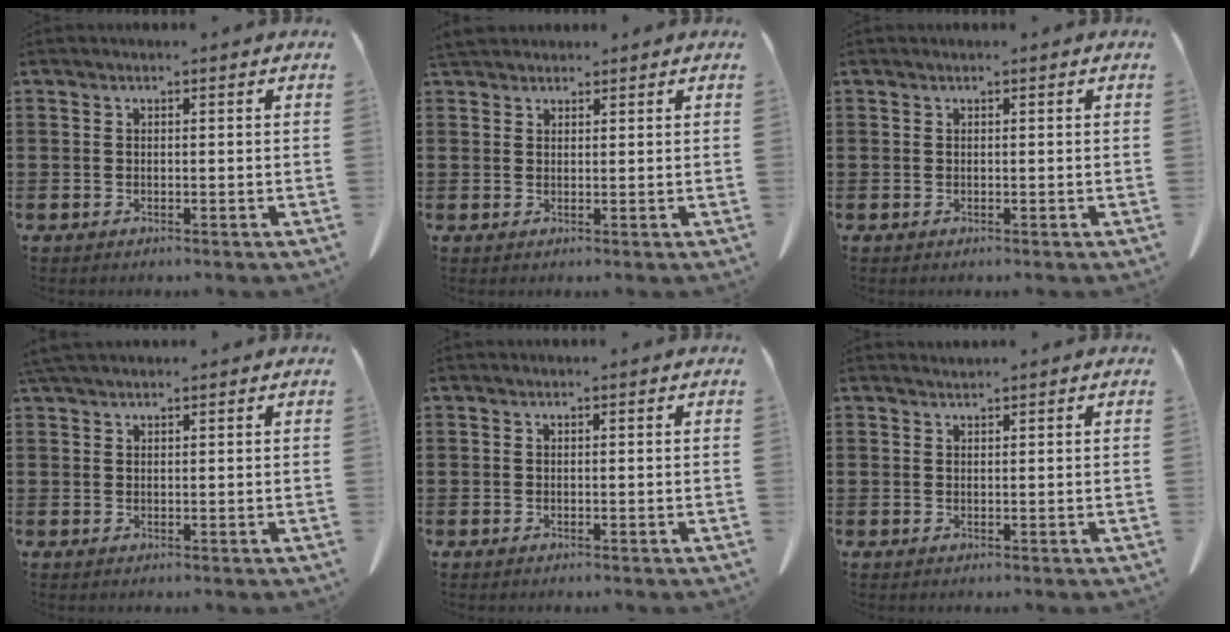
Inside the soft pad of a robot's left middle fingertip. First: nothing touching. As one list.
[{"total": 2.5, "force": [2.2, 1.0, 0.6], "torque": [-0.020, 0.003, 0.043]}, {"total": 0.0}, {"total": 1.7, "force": [1.5, 0.4, 0.8], "torque": [-0.020, 0.003, 0.029]}, {"total": 0.0}, {"total": 0.7, "force": [0.7, 0.0, 0.1], "torque": [-0.002, -0.002, 0.014]}]